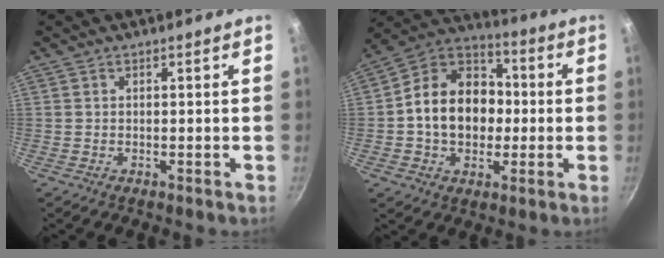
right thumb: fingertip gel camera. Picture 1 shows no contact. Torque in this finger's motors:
{"motor_torque": [-0.56, 1.19, 0.73, 0.41, 0.14]}